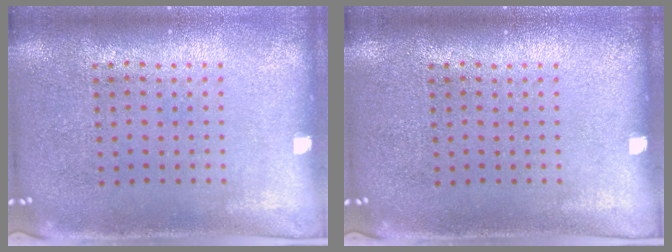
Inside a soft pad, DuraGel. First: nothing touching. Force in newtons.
{"total": 0.0}